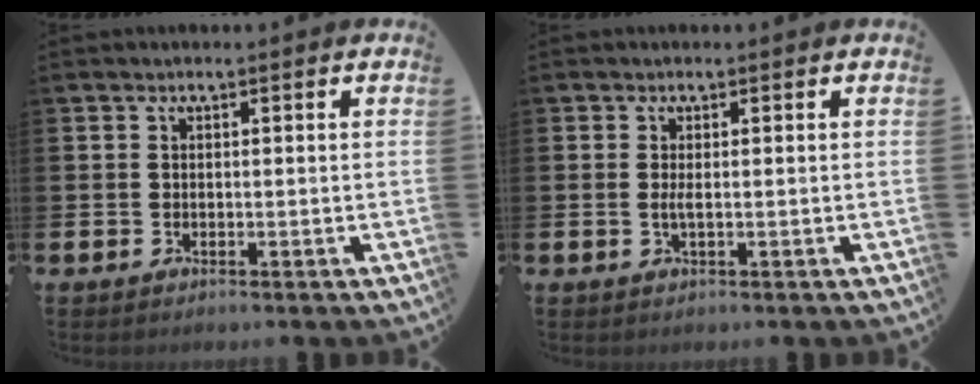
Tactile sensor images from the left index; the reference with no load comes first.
{"total": 1.0, "force": [-0.1, 0.0, 1.0], "torque": [-0.025, 0.001, -0.001]}